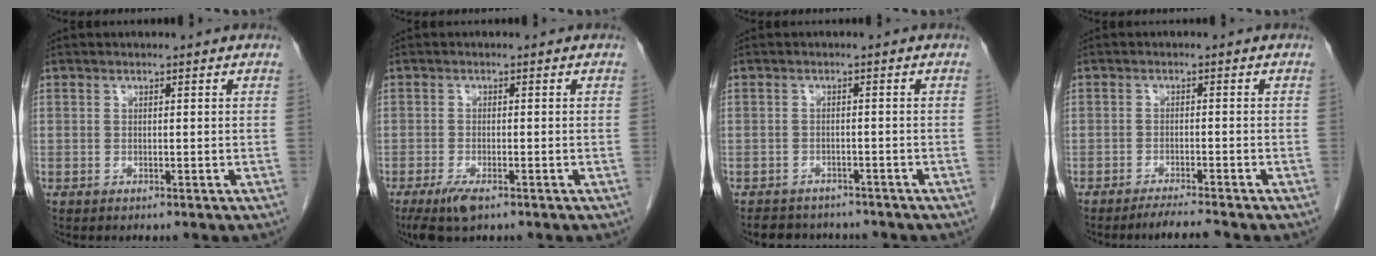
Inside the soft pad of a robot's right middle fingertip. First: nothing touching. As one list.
[{"total": 4.1, "force": [-2.6, 1.1, 3.0], "torque": [-0.064, -0.009, -0.043]}, {"total": 6.0, "force": [-5.4, 2.4, 1.0], "torque": [-0.012, 0.003, -0.071]}, {"total": 3.5, "force": [-3.2, -0.7, 1.3], "torque": [-0.027, -0.015, -0.054]}]